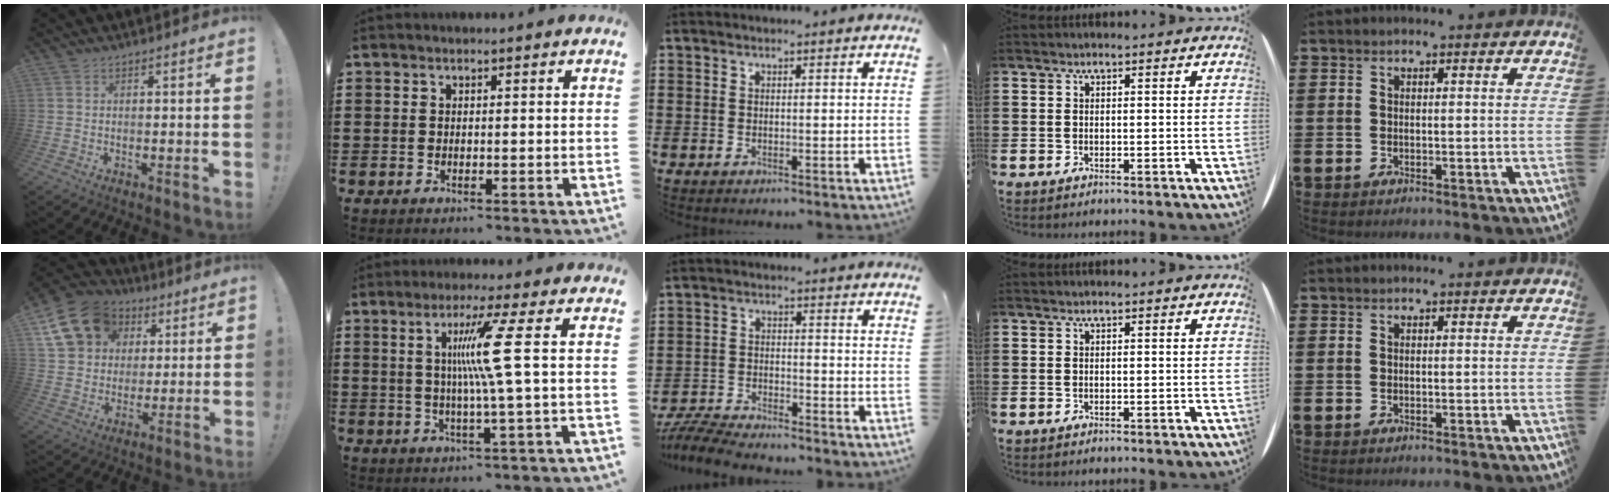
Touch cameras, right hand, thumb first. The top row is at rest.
{"thumb": {"total": 17.0, "force": [7.3, 13.4, 7.6], "torque": [-0.118, -0.028, 0.151]}, "index": {"total": 9.2, "force": [1.7, -1.3, 9.0], "torque": [-0.181, -0.002, 0.011]}, "middle": {"total": 5.8, "force": [-5.7, 0.3, 1.3], "torque": [-0.039, -0.004, -0.115]}}